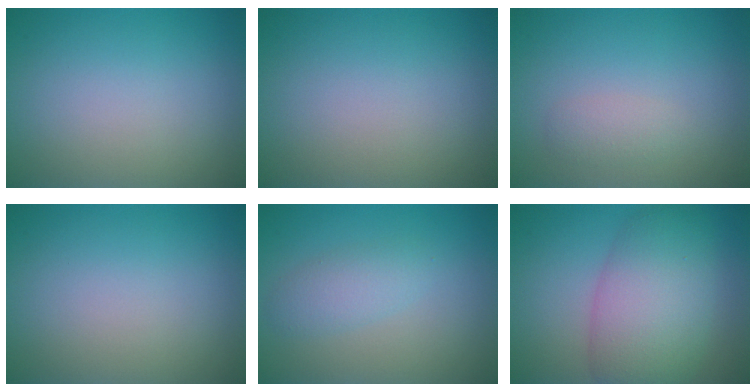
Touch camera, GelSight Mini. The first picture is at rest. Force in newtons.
{"total": 0.0}
{"total": 1.3, "press": 1.3, "slide": 0.1}
{"total": 0.0}
{"total": 2.2, "press": 2.2, "slide": 0.1}
{"total": 7.9, "press": 7.9, "slide": 0.4}